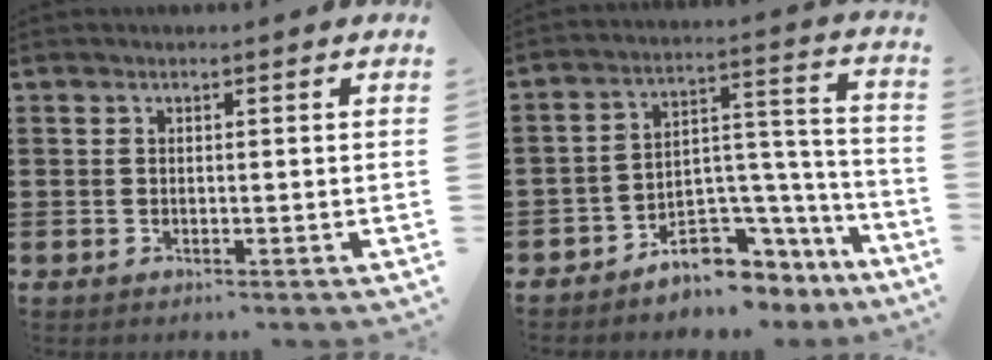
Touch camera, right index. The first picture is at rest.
{"total": 7.0, "force": [-5.7, 3.6, 1.8], "torque": [-0.031, 0.017, -0.104]}